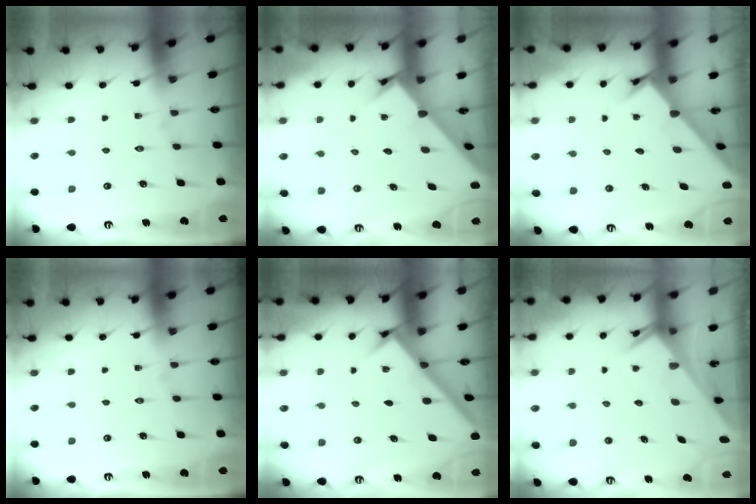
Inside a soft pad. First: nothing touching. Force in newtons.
{"total": 1.9, "press": 1.9, "slide": 0.2}
{"total": 2.1, "press": 2.1, "slide": 0.2}
{"total": 0.0}
{"total": 2.8, "press": 2.8, "slide": 0.3}
{"total": 2.9, "press": 2.9, "slide": 0.2}